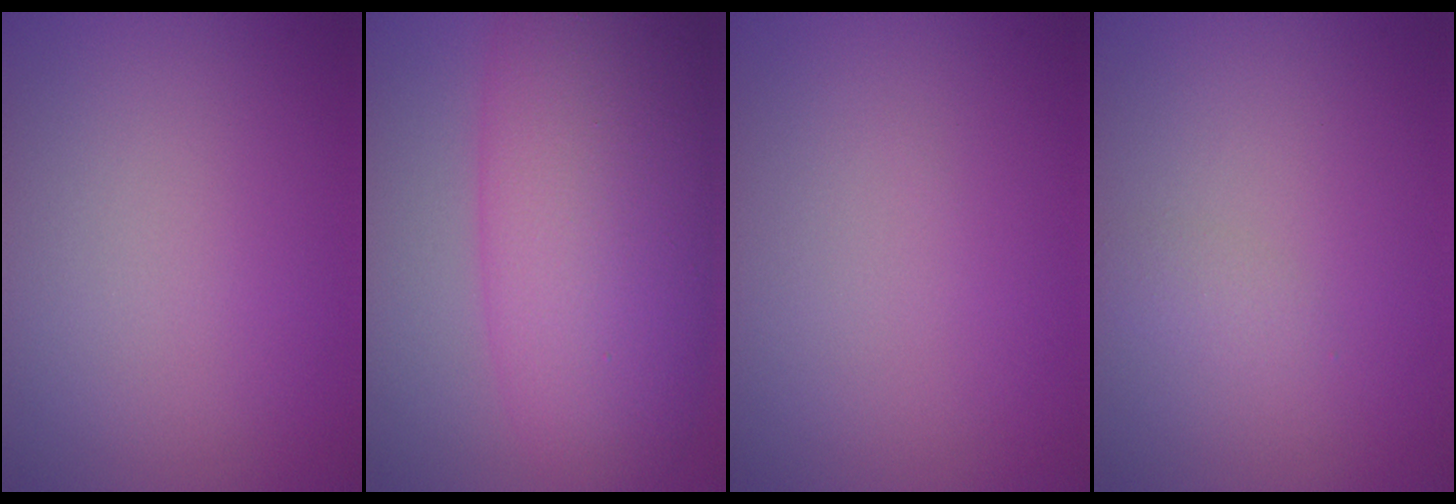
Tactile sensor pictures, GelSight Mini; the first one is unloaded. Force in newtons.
{"total": 11.4, "press": 11.4, "slide": 0.2}
{"total": 0.0}
{"total": 0.8, "press": 0.8, "slide": 0.0}